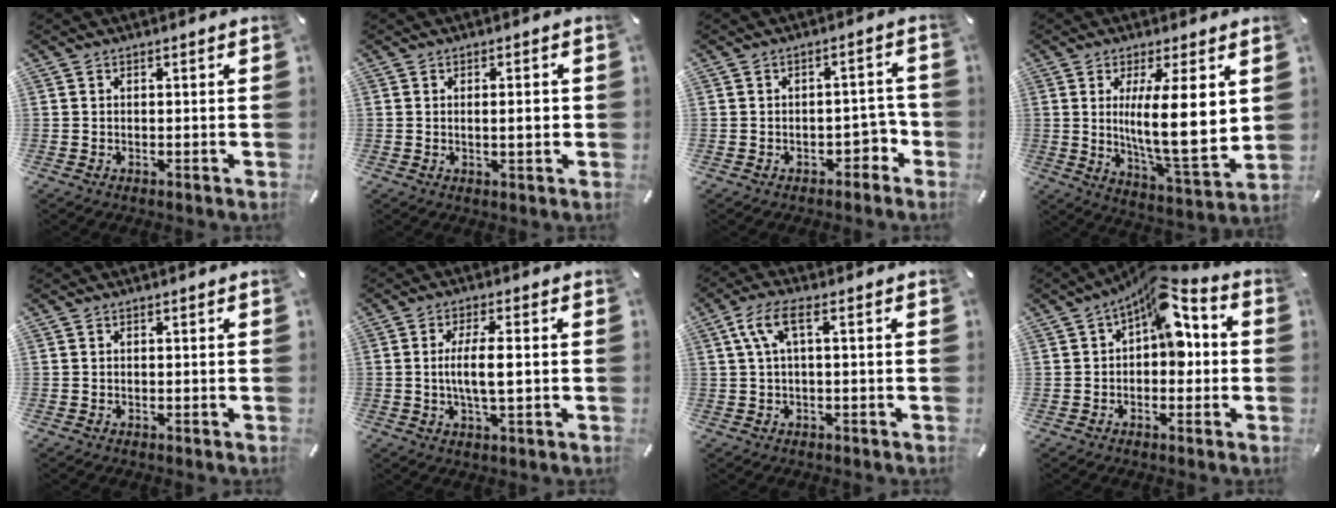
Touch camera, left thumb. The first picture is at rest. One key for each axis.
{"total": 3.2, "fx": 0.1, "fy": 0.9, "fz": 3.1, "tx": -0.048, "ty": -0.001, "tz": -0.003}
{"total": 5.7, "fx": -2.1, "fy": 3.7, "fz": 3.7, "tx": -0.044, "ty": 0.009, "tz": -0.038}
{"total": 17.0, "fx": 3.0, "fy": 4.3, "fz": 16.1, "tx": -0.270, "ty": -0.029, "tz": 0.037}
{"total": 0.0}
{"total": 7.7, "fx": 0.0, "fy": 1.9, "fz": 7.5, "tx": -0.149, "ty": -0.002, "tz": -0.006}
{"total": 6.4, "fx": 0.9, "fy": 2.2, "fz": 6.0, "tx": -0.118, "ty": 0.005, "tz": 0.016}
{"total": 11.5, "fx": 3.1, "fy": 6.4, "fz": 9.1, "tx": -0.117, "ty": -0.022, "tz": 0.048}